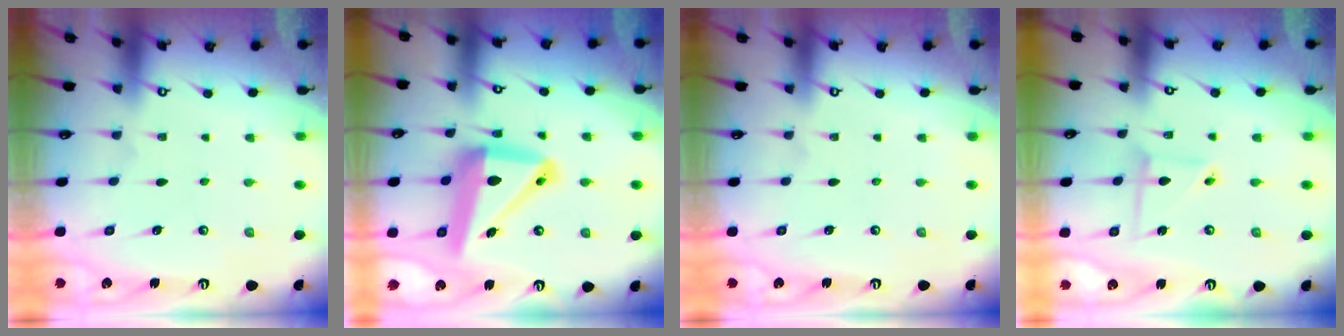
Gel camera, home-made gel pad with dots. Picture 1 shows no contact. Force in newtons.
{"total": 18.0, "press": 17.8, "slide": 2.3}
{"total": 0.0}
{"total": 4.6, "press": 4.6, "slide": 0.5}